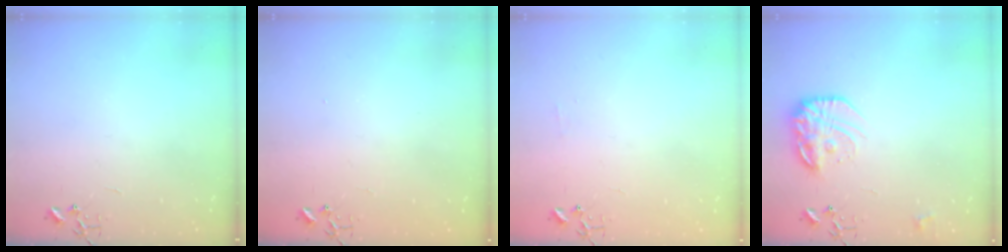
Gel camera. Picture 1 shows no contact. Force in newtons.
{"total": 1.3, "press": 1.2, "slide": 0.1}
{"total": 3.9, "press": 3.8, "slide": 0.6}
{"total": 15.4, "press": 15.3, "slide": 1.0}